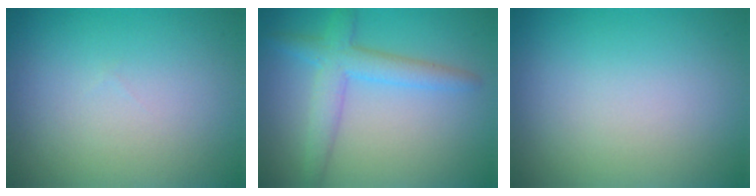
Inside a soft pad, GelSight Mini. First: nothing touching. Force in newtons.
{"total": 3.8, "press": 3.8, "slide": 0.1}
{"total": 0.0}